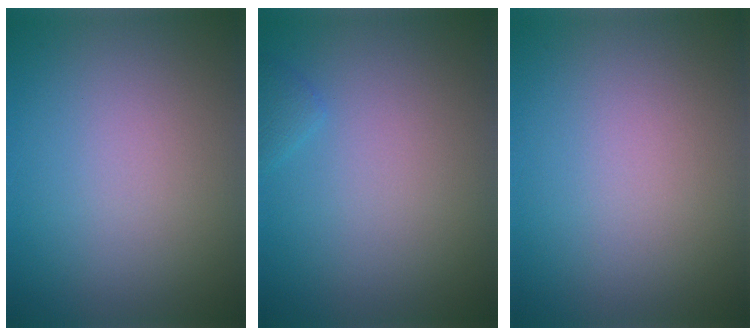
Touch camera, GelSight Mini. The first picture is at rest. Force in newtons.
{"total": 0.7, "press": 0.7, "slide": 0.1}
{"total": 0.0}